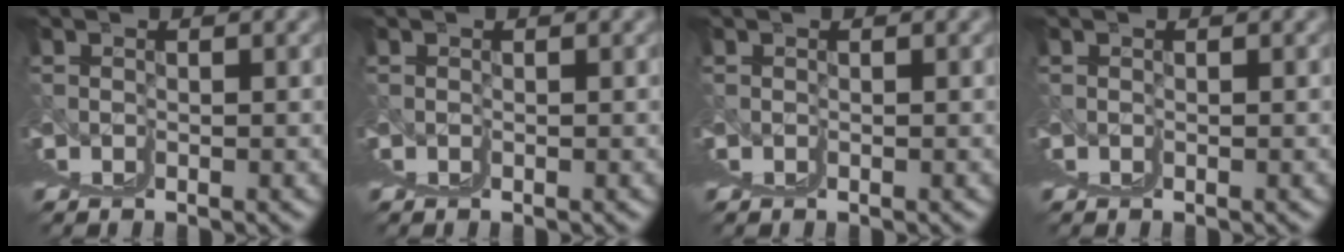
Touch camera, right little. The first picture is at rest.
{"total": 0.0}
{"total": 0.0}
{"total": 0.0}